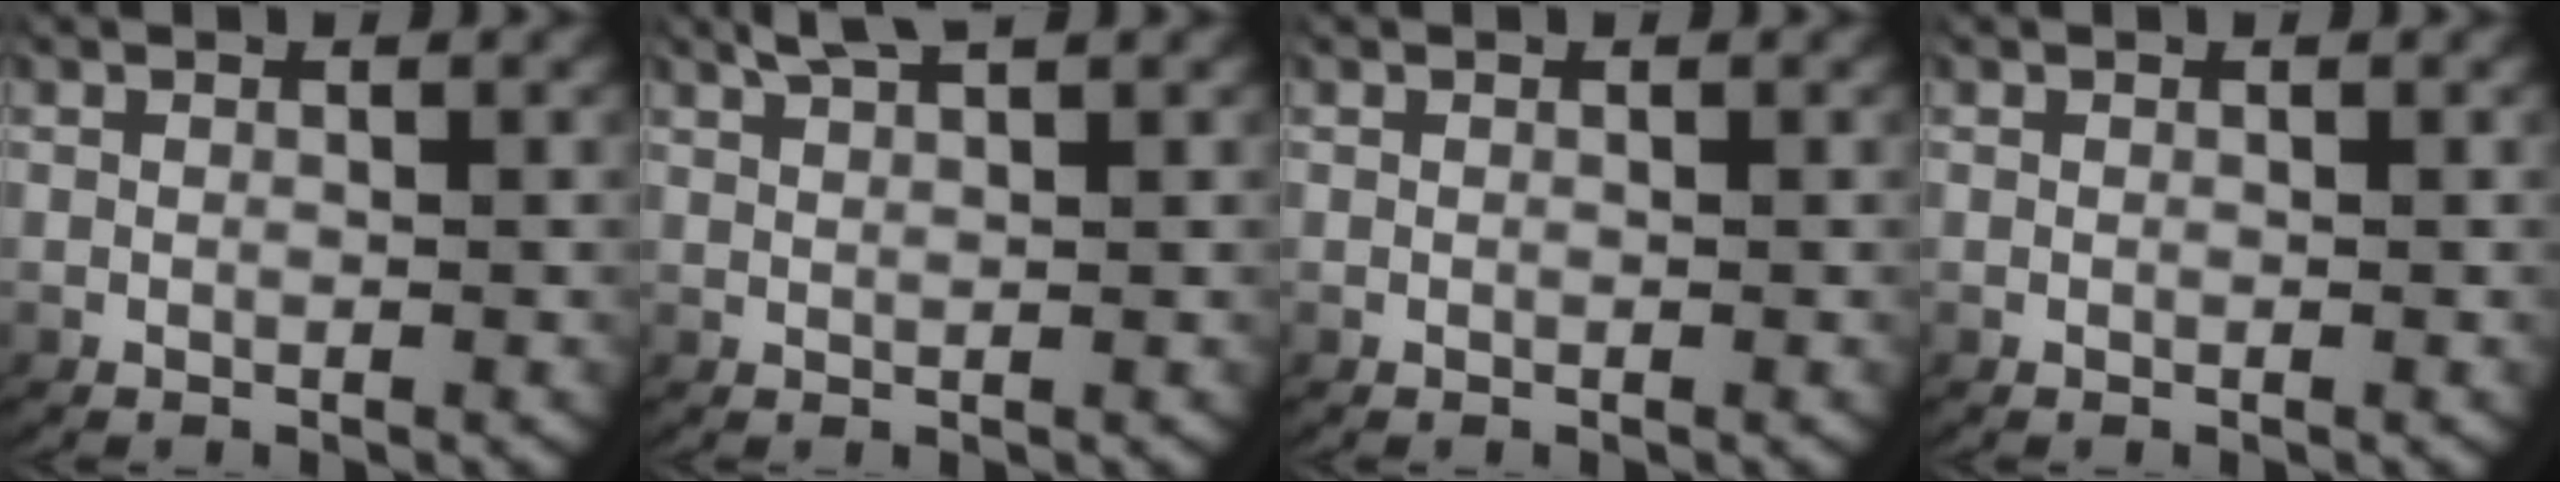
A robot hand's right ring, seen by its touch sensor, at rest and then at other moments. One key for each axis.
{"total": 2.9, "fx": 2.6, "fy": 0.2, "fz": 1.3, "tx": -0.029, "ty": 0.007, "tz": 0.046}
{"total": 0.0}
{"total": 0.0}